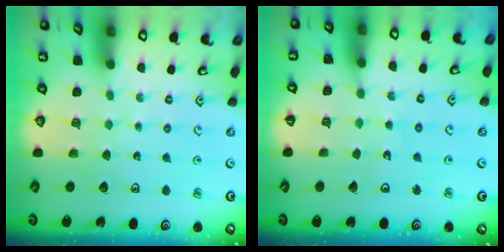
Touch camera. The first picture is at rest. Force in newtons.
{"total": 3.5, "press": 3.4, "slide": 0.6}